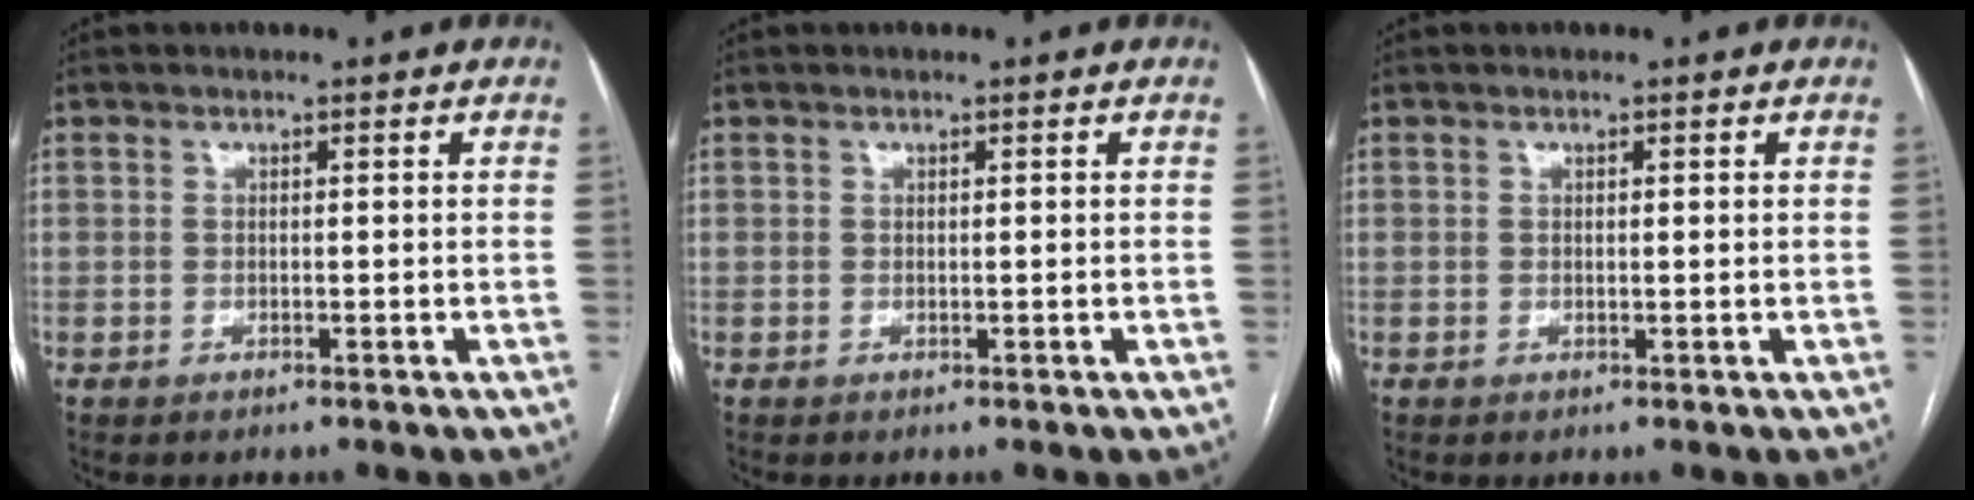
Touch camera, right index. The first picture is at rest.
{"total": 0.0}
{"total": 0.0}